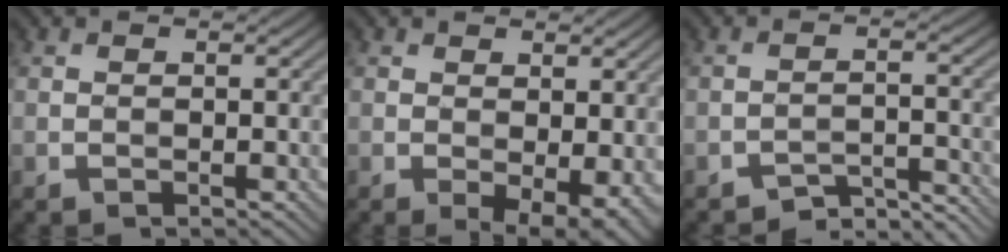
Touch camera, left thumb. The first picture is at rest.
{"total": 4.2, "force": [-0.4, 1.9, 3.7], "torque": [-0.054, -0.009, 0.003]}
{"total": 4.5, "force": [-4.3, 0.7, 1.4], "torque": [-0.021, 0.006, -0.065]}